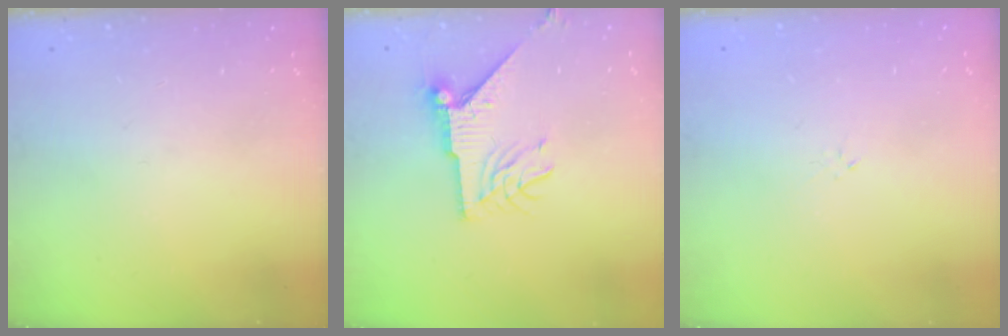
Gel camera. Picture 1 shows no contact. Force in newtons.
{"total": 9.2, "press": 9.2, "slide": 0.3}
{"total": 0.0}